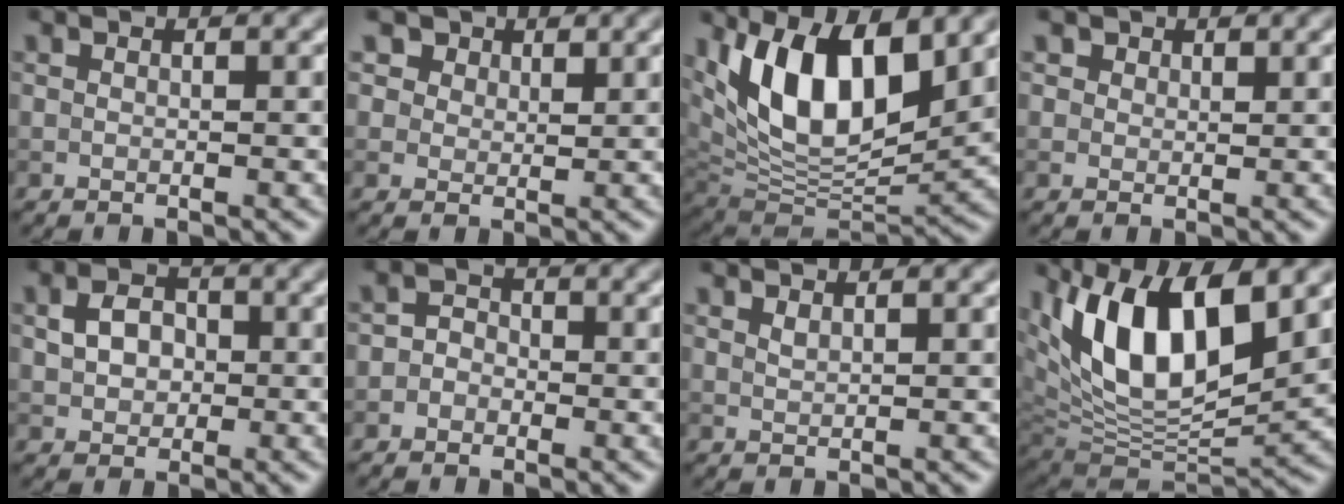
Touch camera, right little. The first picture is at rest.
{"total": 5.2, "force": [3.3, 3.6, 1.8], "torque": [-0.053, 0.002, 0.049]}
{"total": 11.3, "force": [4.6, 5.2, 8.9], "torque": [-0.152, -0.006, 0.084]}
{"total": 1.7, "force": [1.1, 1.2, 0.5], "torque": [-0.008, -0.006, 0.014]}
{"total": 2.8, "force": [0.1, 2.3, 1.7], "torque": [-0.032, 0.005, -0.001]}
{"total": 1.6, "force": [-0.7, 1.3, 0.4], "torque": [0.010, 0.004, -0.025]}
{"total": 0.7, "force": [0.6, 0.1, 0.3], "torque": [-0.007, 0.000, 0.014]}
{"total": 12.9, "force": [5.1, 5.6, 10.4], "torque": [-0.179, 0.008, 0.089]}